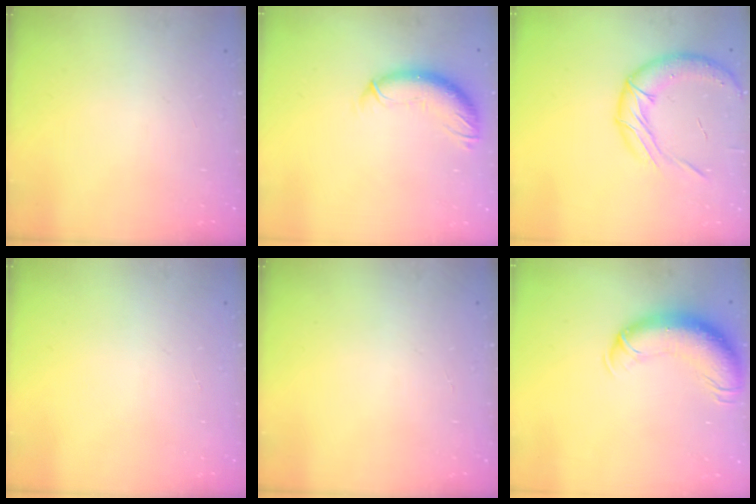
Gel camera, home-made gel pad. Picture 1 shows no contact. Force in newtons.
{"total": 10.3, "press": 10.2, "slide": 1.4}
{"total": 16.1, "press": 15.9, "slide": 2.5}
{"total": 0.0}
{"total": 0.0}
{"total": 13.5, "press": 13.1, "slide": 3.5}